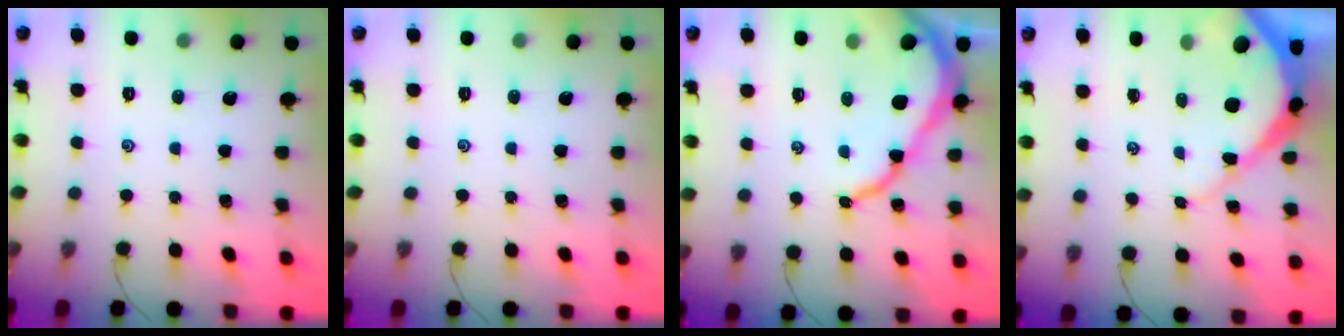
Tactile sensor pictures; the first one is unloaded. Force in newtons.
{"total": 0.0}
{"total": 10.6, "press": 10.6, "slide": 1.2}
{"total": 7.9, "press": 7.9, "slide": 0.8}